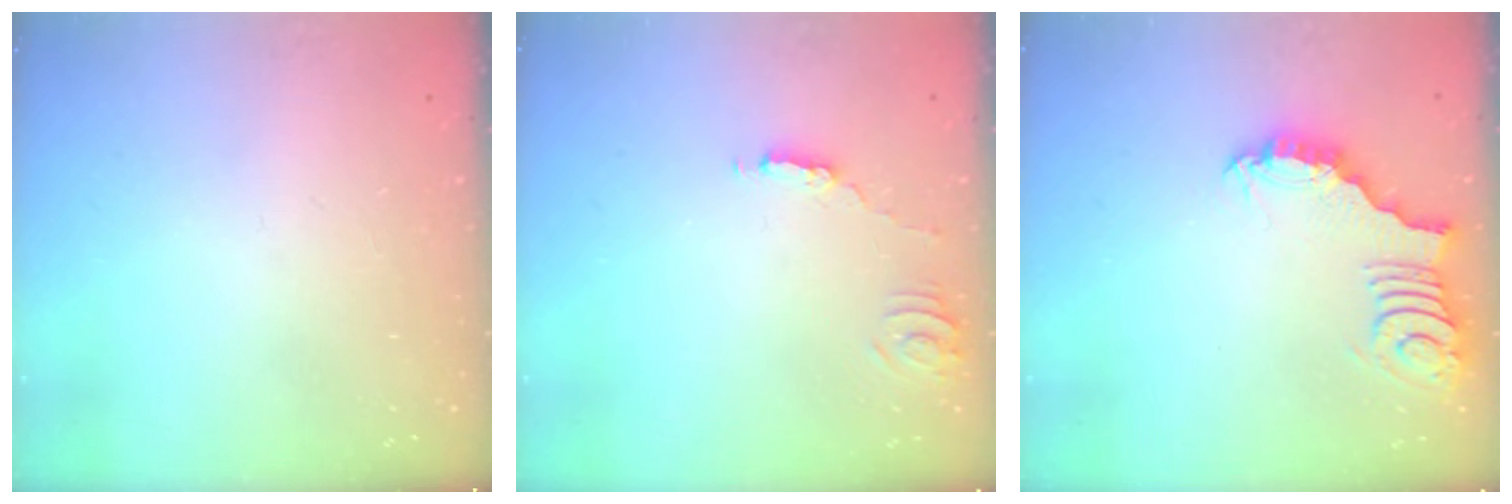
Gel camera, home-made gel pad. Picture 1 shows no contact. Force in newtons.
{"total": 2.5, "press": 2.5, "slide": 0.2}
{"total": 3.0, "press": 3.0, "slide": 0.0}